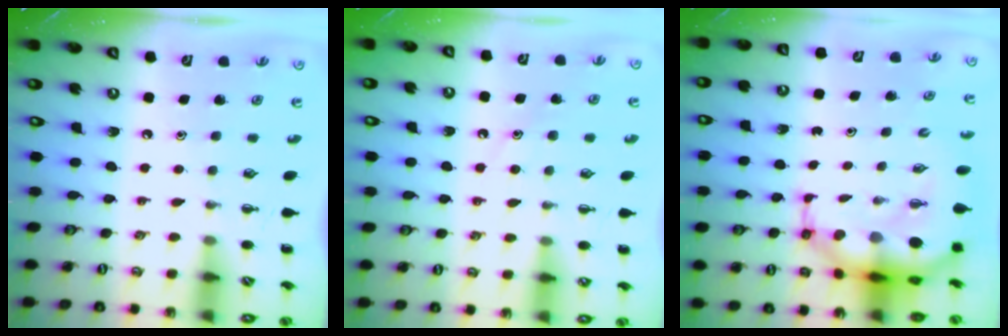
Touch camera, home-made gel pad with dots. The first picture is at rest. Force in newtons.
{"total": 8.6, "press": 8.5, "slide": 1.3}
{"total": 10.9, "press": 10.5, "slide": 3.0}